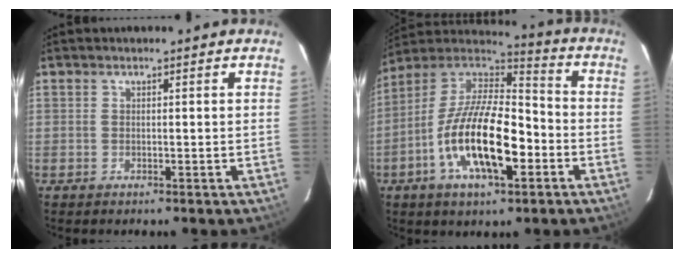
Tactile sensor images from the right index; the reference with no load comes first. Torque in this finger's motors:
{"motor_torque": [1.26, -0.88, 1.05, 0.21]}